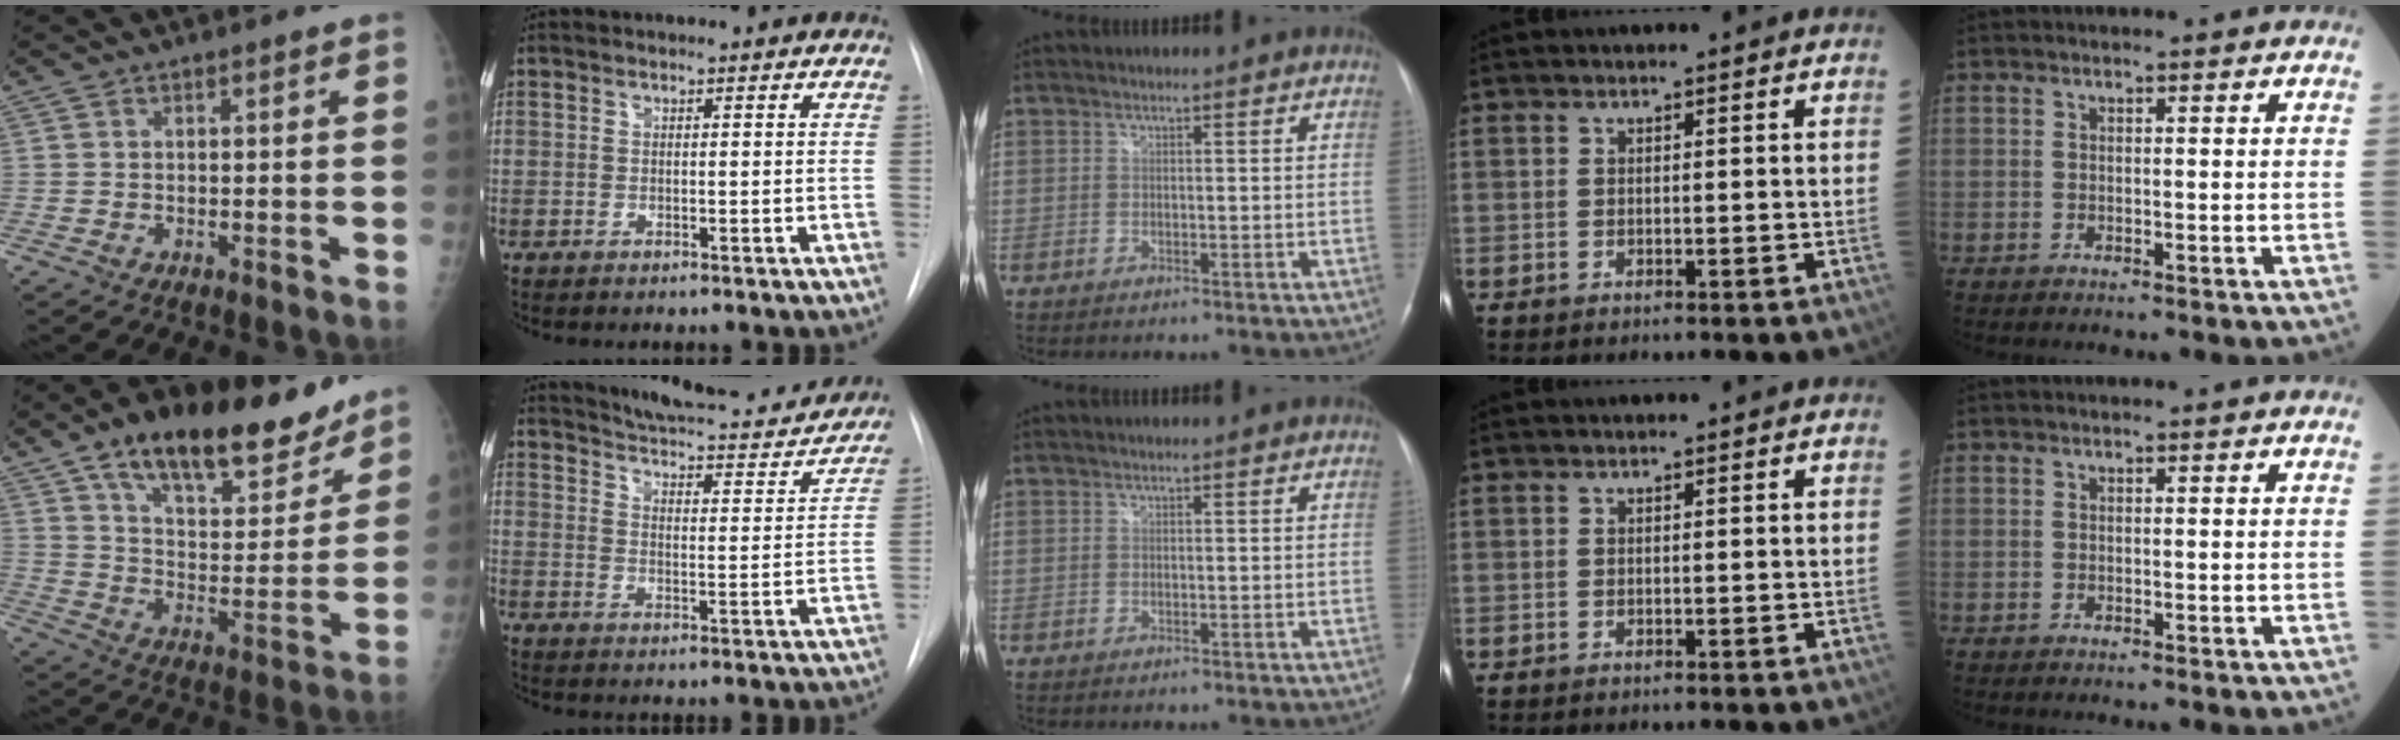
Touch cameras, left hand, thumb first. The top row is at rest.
{"thumb": {"total": 22.3, "force": [15.6, 9.4, 12.9], "torque": [-0.157, -0.059, 0.251]}, "index": {"total": 19.0, "force": [17.6, 3.6, 6.1], "torque": [-0.081, -0.027, 0.221]}}